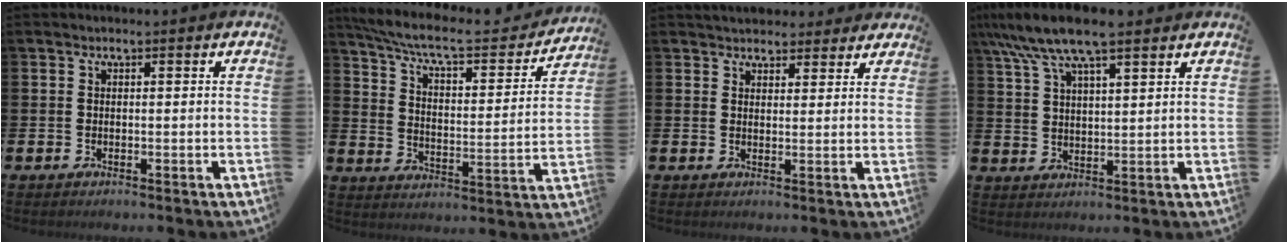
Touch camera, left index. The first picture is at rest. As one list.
[{"total": 8.1, "force": [7.0, 1.7, 3.6], "torque": [-0.094, -0.051, 0.113]}, {"total": 4.0, "force": [3.8, 1.3, 0.0], "torque": [0.003, -0.017, 0.068]}, {"total": 9.1, "force": [7.4, 1.9, 5.0], "torque": [-0.109, -0.016, 0.135]}]